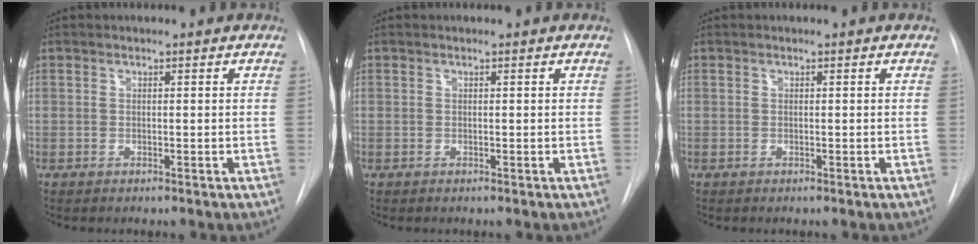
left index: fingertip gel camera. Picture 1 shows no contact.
{"total": 0.0}
{"total": 0.0}